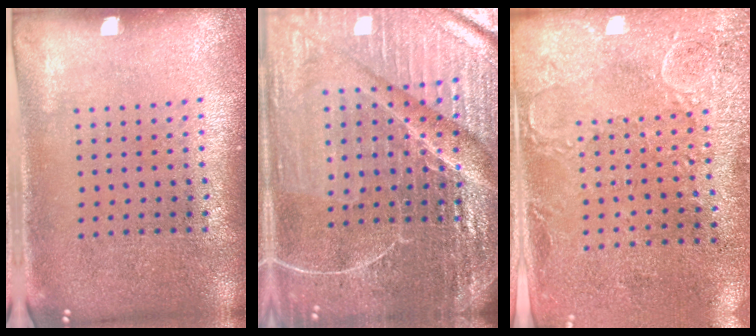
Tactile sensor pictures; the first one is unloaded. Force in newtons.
{"total": 6.8, "press": 6.0, "slide": 3.3}
{"total": 2.9, "press": 2.3, "slide": 1.8}